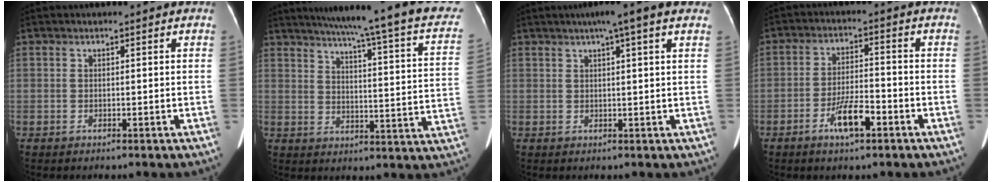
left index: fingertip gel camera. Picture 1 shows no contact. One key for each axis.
{"total": 27.4, "fx": 22.9, "fy": 1.2, "fz": 15.0, "tx": -0.201, "ty": -0.054, "tz": 0.269}
{"total": 6.8, "fx": 4.6, "fy": -0.1, "fz": 5.0, "tx": -0.071, "ty": 0.030, "tz": 0.057}
{"total": 6.1, "fx": -3.3, "fy": 1.3, "fz": 4.9, "tx": -0.098, "ty": 0.000, "tz": -0.059}